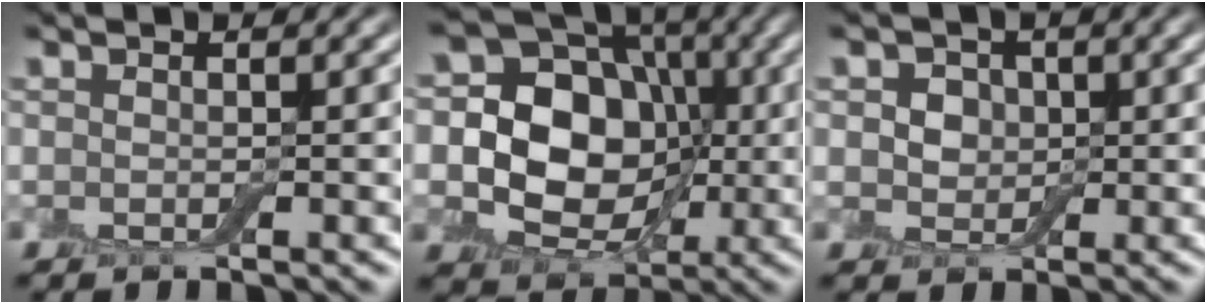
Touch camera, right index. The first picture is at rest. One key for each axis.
{"total": 13.4, "fx": 0.7, "fy": 10.9, "fz": 7.8, "tx": -0.128, "ty": 0.035, "tz": -0.012}
{"total": 3.2, "fx": 0.9, "fy": 2.6, "fz": 1.6, "tx": -0.024, "ty": 0.008, "tz": 0.000}